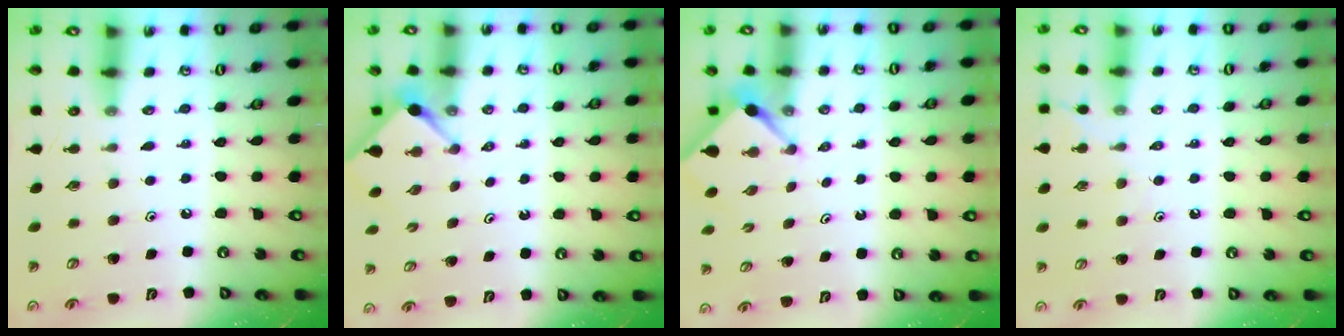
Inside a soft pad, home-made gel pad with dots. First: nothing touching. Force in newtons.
{"total": 2.9, "press": 2.9, "slide": 0.4}
{"total": 2.9, "press": 2.9, "slide": 0.2}
{"total": 3.8, "press": 3.7, "slide": 0.5}